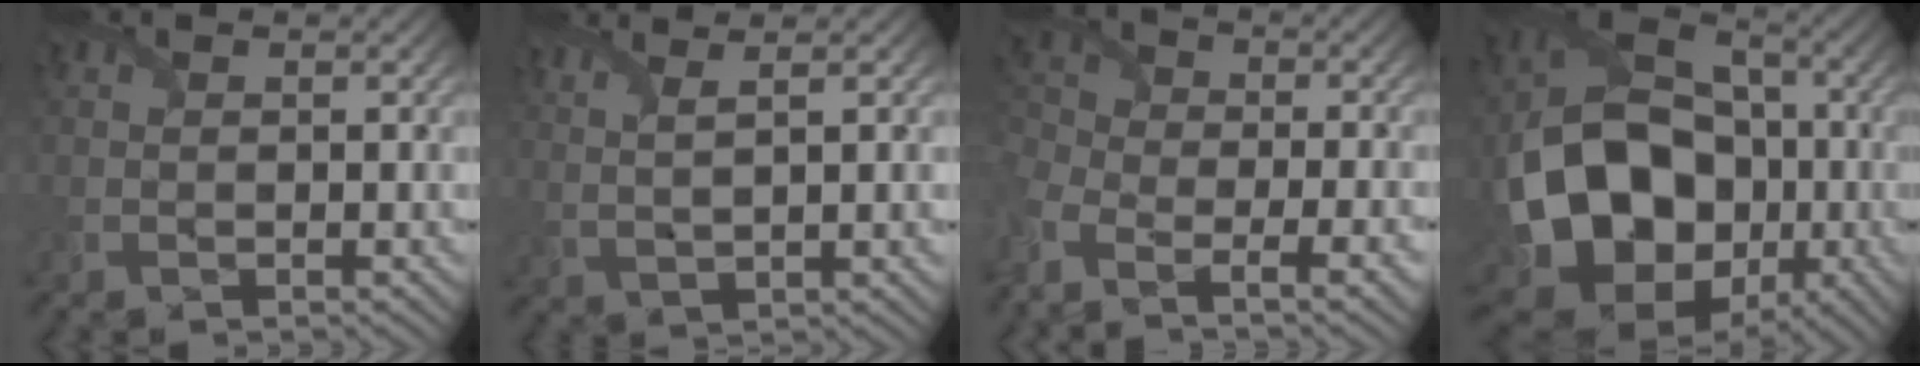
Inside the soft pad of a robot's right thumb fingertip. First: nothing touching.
{"total": 5.3, "force": [2.9, 1.4, 4.2], "torque": [-0.068, 0.015, 0.042]}
{"total": 8.2, "force": [-5.0, 3.8, 5.3], "torque": [-0.134, -0.029, -0.080]}
{"total": 19.5, "force": [-4.2, 14.5, 12.3], "torque": [-0.258, -0.027, -0.067]}